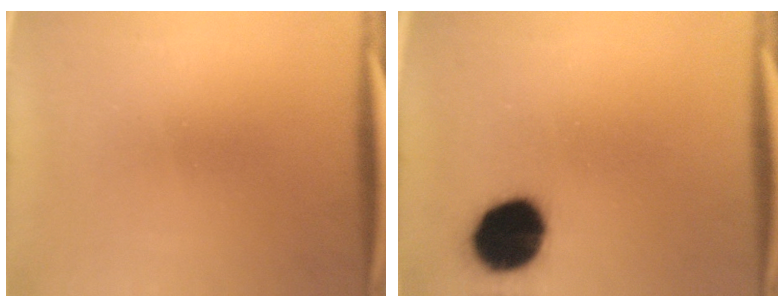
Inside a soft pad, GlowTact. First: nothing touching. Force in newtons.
{"total": 14.8}